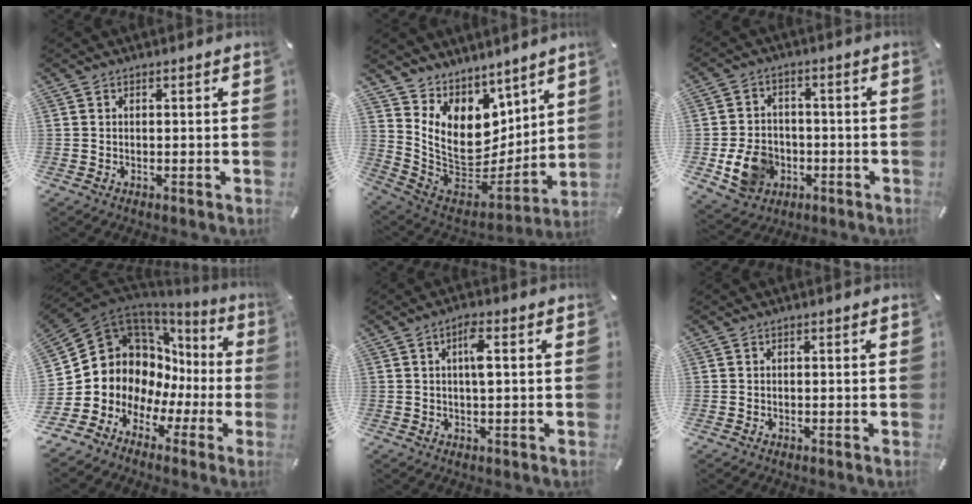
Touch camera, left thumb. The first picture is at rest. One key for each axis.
{"total": 13.4, "fx": 5.3, "fy": 10.6, "fz": 6.2, "tx": -0.133, "ty": -0.080, "tz": 0.111}
{"total": 10.0, "fx": -2.7, "fy": 8.3, "fz": 4.9, "tx": -0.105, "ty": 0.016, "tz": -0.048}
{"total": 11.6, "fx": 2.9, "fy": 10.5, "fz": 3.9, "tx": -0.096, "ty": -0.063, "tz": 0.070}
{"total": 4.7, "fx": 0.9, "fy": 1.1, "fz": 4.5, "tx": -0.080, "ty": 0.002, "tz": 0.011}
{"total": 0.0}